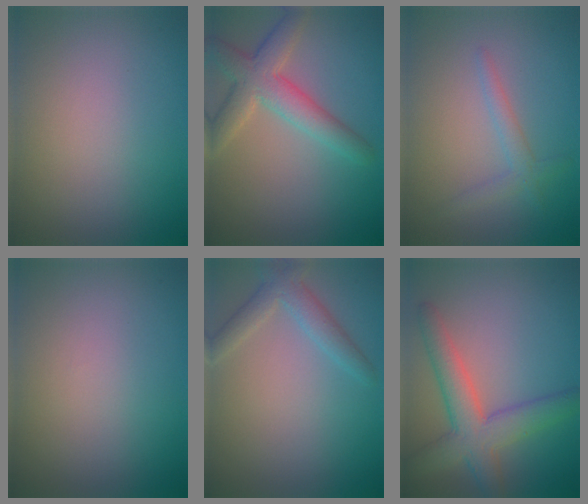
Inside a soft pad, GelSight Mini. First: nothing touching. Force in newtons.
{"total": 4.9, "press": 4.9, "slide": 0.3}
{"total": 1.6, "press": 1.6, "slide": 0.1}
{"total": 0.0}
{"total": 2.6, "press": 2.6, "slide": 0.1}
{"total": 5.7, "press": 5.7, "slide": 0.4}